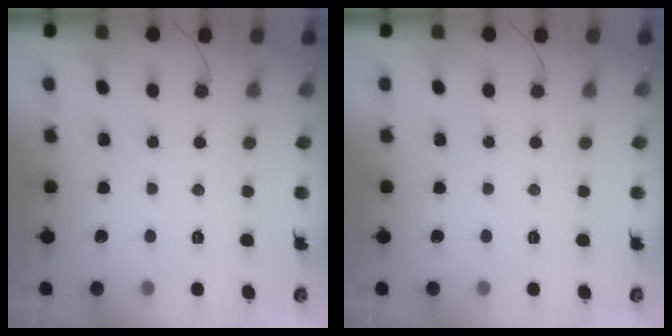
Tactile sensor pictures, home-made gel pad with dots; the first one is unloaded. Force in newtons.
{"total": 0.0}